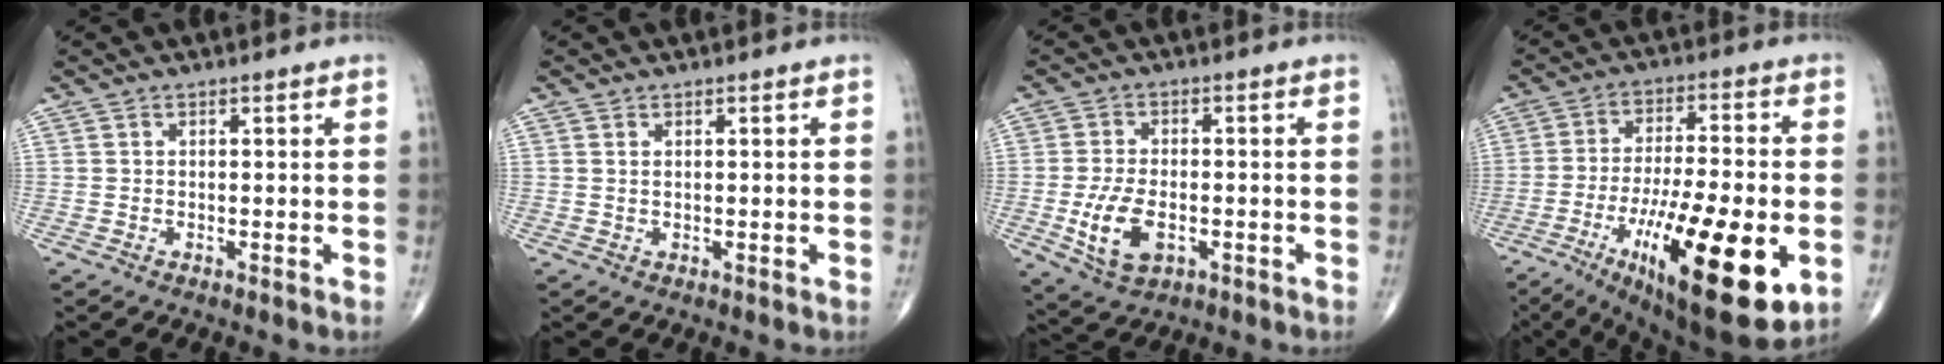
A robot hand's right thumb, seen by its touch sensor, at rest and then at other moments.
{"total": 0.7, "force": [0.3, 0.3, 0.5], "torque": [-0.010, 0.002, 0.007]}
{"total": 8.7, "force": [-2.2, 4.9, 6.8], "torque": [-0.128, 0.003, -0.031]}
{"total": 25.0, "force": [-8.1, 7.2, 22.5], "torque": [-0.347, -0.009, -0.115]}